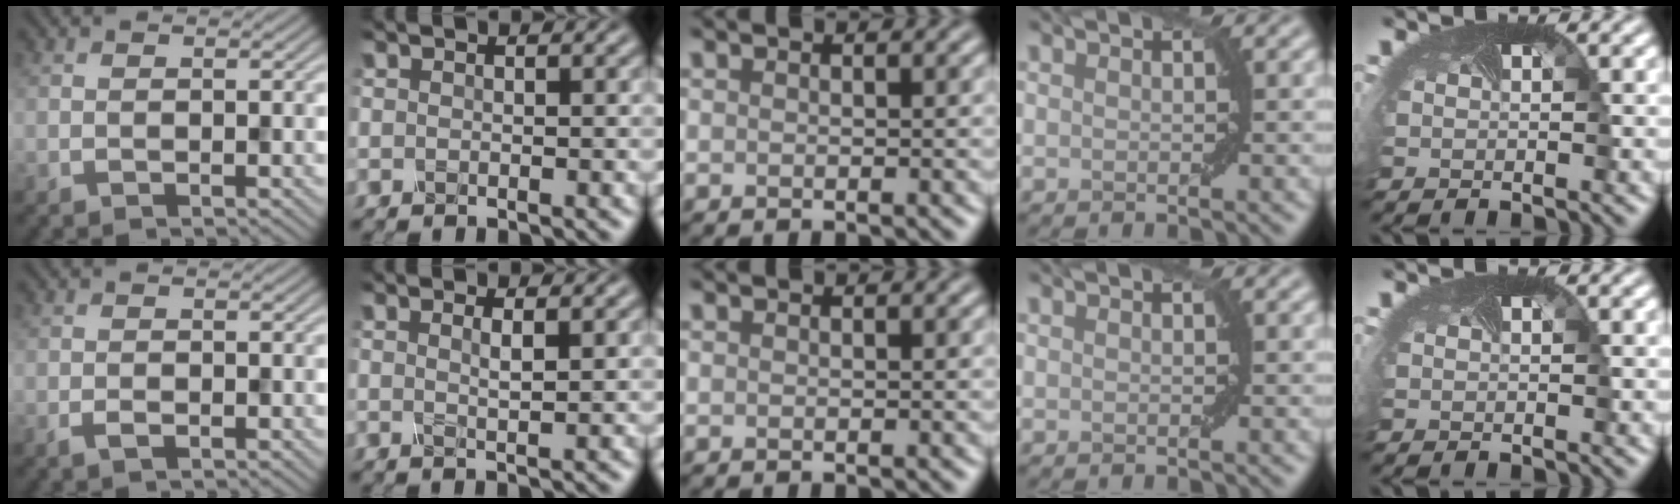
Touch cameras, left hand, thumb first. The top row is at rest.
{"thumb": {"total": 1.5, "force": [-0.7, 0.8, 1.0], "torque": [-0.022, -0.002, -0.014]}, "index": {"total": 1.0, "force": [0.1, 0.2, 1.0], "torque": [-0.020, 0.001, 0.004]}}